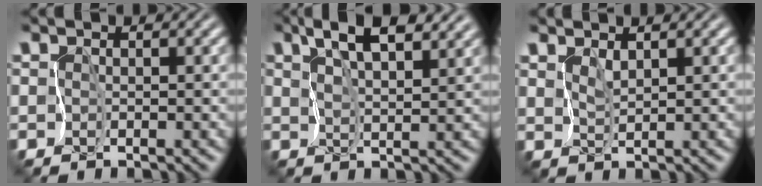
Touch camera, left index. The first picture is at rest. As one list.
[{"total": 5.2, "force": [3.5, 1.6, 3.5], "torque": [-0.069, 0.008, 0.057]}, {"total": 1.2, "force": [1.0, 0.0, 0.7], "torque": [-0.014, -0.002, 0.026]}]